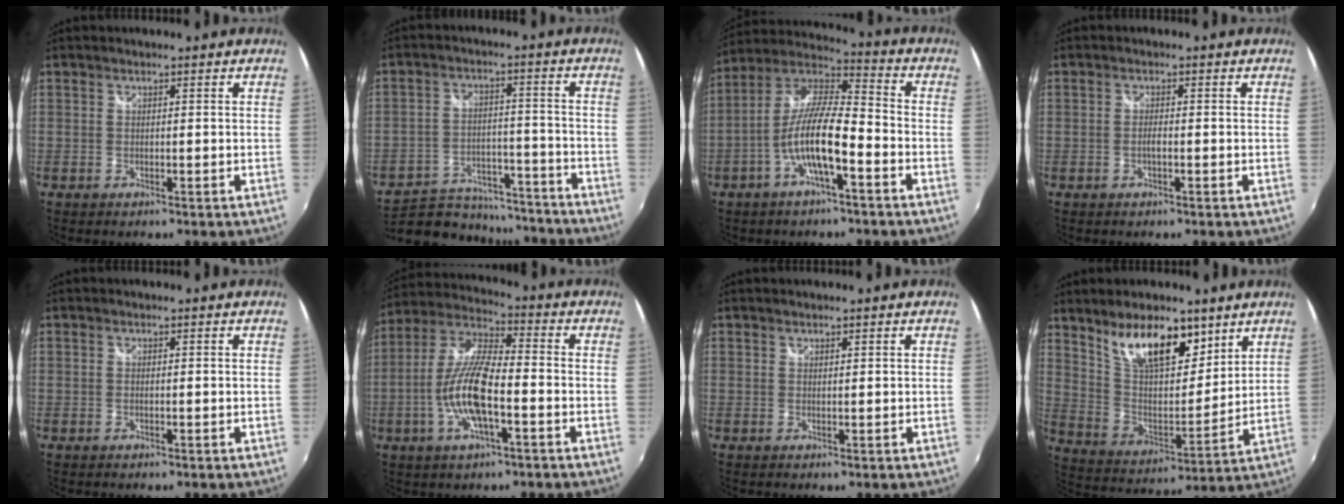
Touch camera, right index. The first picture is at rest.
{"total": 18.6, "force": [-15.6, 8.2, 5.7], "torque": [-0.133, 0.022, -0.206]}
{"total": 12.3, "force": [-4.8, 2.6, 11.0], "torque": [-0.221, 0.005, -0.092]}
{"total": 1.1, "force": [-0.4, 0.2, 1.0], "torque": [-0.021, 0.000, -0.008]}
{"total": 0.0}
{"total": 13.0, "force": [-3.9, 3.7, 11.8], "torque": [-0.245, -0.001, -0.075]}
{"total": 0.5, "force": [0.5, 0.1, 0.0], "torque": [0.000, 0.001, 0.010]}
{"total": 15.7, "force": [10.1, 6.6, 10.1], "torque": [-0.176, 0.004, 0.186]}